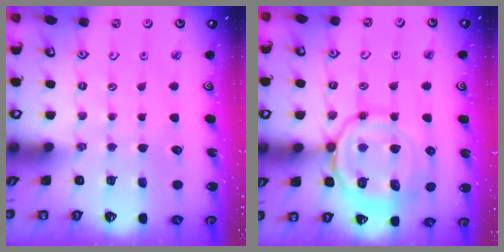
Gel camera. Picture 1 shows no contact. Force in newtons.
{"total": 13.1, "press": 13.0, "slide": 1.2}